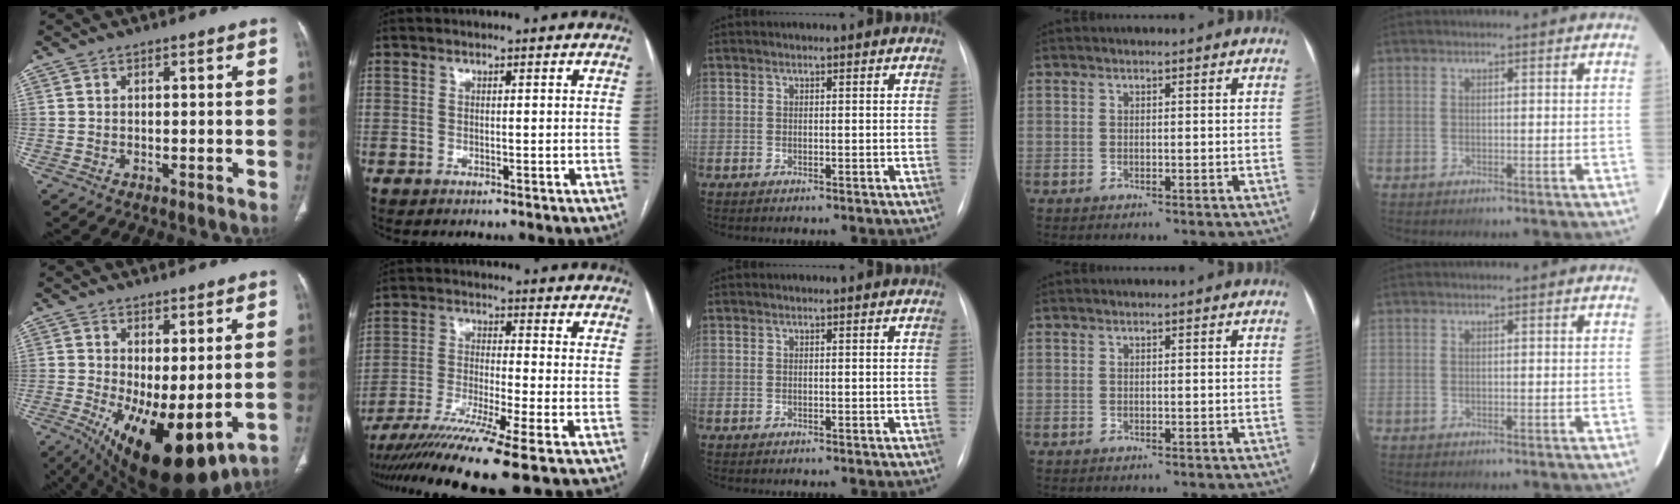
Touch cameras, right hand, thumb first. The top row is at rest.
{"thumb": {"total": 15.8, "force": [-3.0, 6.6, 14.0], "torque": [-0.236, -0.025, -0.022]}, "index": {"total": 13.0, "force": [-9.6, -2.0, 8.6], "torque": [-0.153, -0.033, -0.161]}}